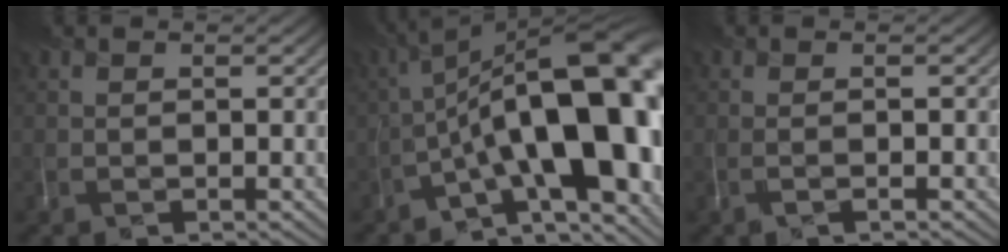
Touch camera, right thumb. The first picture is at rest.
{"total": 21.4, "force": [-5.5, 8.3, 18.9], "torque": [-0.249, 0.019, -0.090]}
{"total": 0.8, "force": [-0.2, 0.1, 0.7], "torque": [-0.003, 0.007, -0.013]}